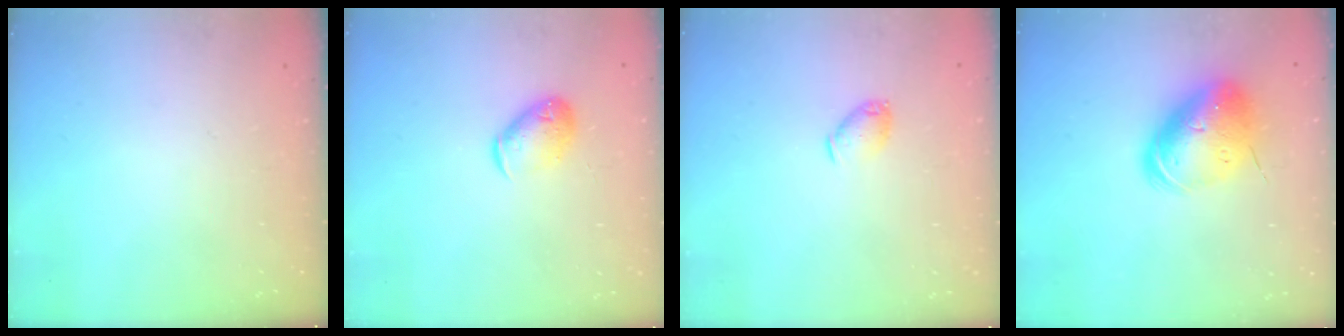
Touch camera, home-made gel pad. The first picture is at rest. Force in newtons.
{"total": 9.3, "press": 9.2, "slide": 1.4}
{"total": 5.8, "press": 5.7, "slide": 0.7}
{"total": 15.1, "press": 14.9, "slide": 2.9}